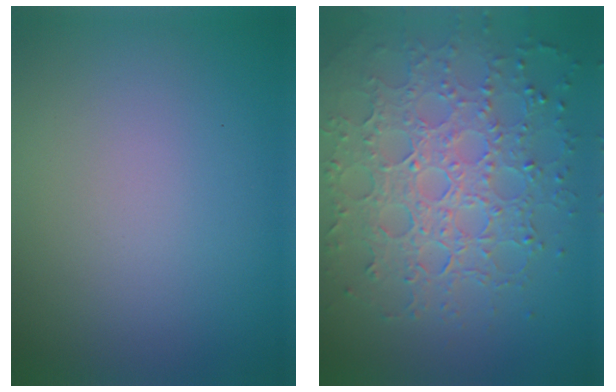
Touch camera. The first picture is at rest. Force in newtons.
{"total": 7.7, "press": 5.4, "slide": 5.4}